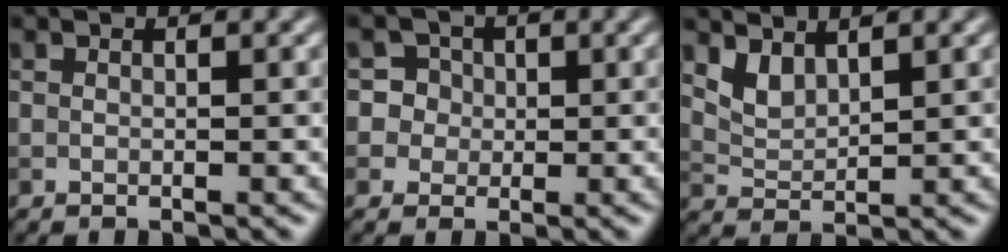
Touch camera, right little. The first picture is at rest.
{"total": 5.0, "force": [1.8, 4.4, 1.4], "torque": [-0.004, 0.023, 0.012]}
{"total": 2.2, "force": [1.8, 0.9, 1.0], "torque": [-0.026, -0.008, 0.043]}